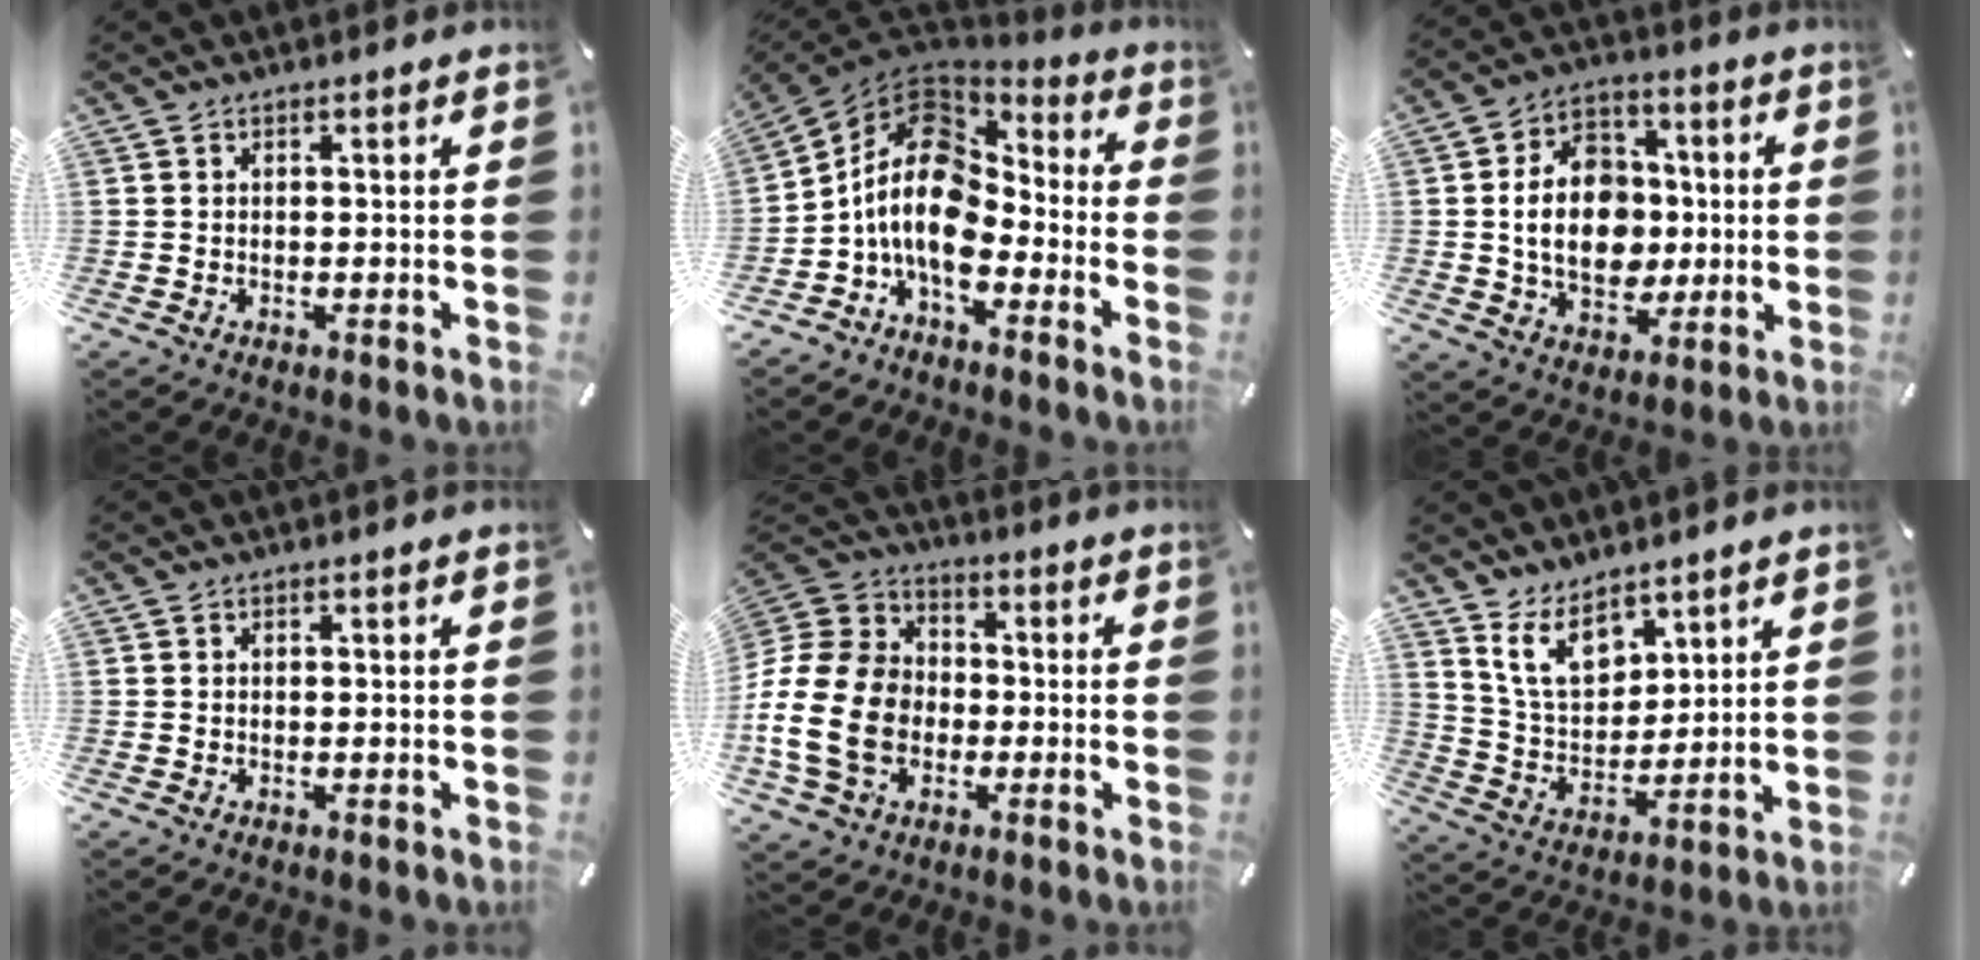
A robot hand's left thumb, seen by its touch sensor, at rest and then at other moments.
{"total": 14.8, "force": [-3.7, 10.0, 10.2], "torque": [-0.222, 0.011, -0.072]}
{"total": 14.5, "force": [-0.5, 11.5, 8.8], "torque": [-0.163, 0.012, -0.008]}
{"total": 0.0}
{"total": 18.6, "force": [-4.4, 14.7, 10.6], "torque": [-0.239, 0.034, -0.081]}
{"total": 10.9, "force": [7.2, 6.4, 5.0], "torque": [-0.108, -0.029, 0.138]}